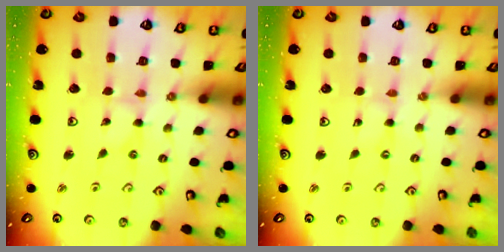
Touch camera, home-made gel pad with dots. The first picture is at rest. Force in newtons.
{"total": 0.0}